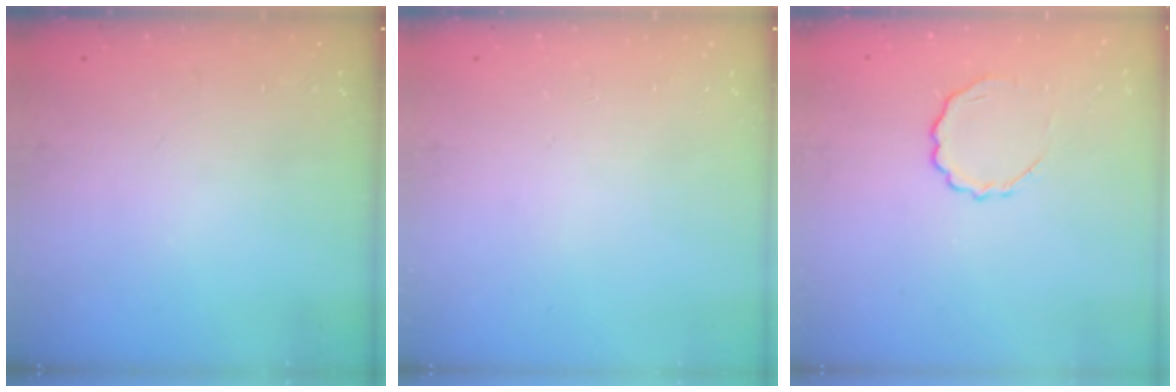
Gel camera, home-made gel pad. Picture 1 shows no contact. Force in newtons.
{"total": 0.0}
{"total": 5.7, "press": 5.6, "slide": 1.4}